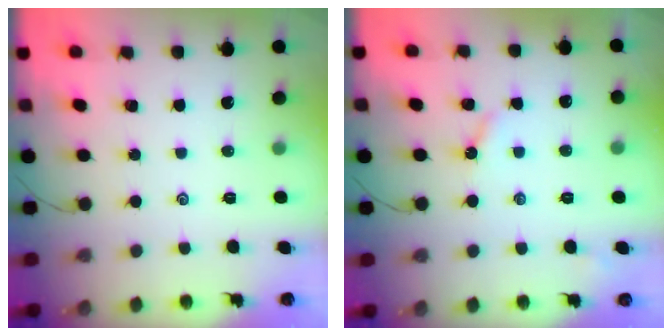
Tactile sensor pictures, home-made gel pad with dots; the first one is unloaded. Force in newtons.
{"total": 3.6, "press": 3.6, "slide": 0.3}